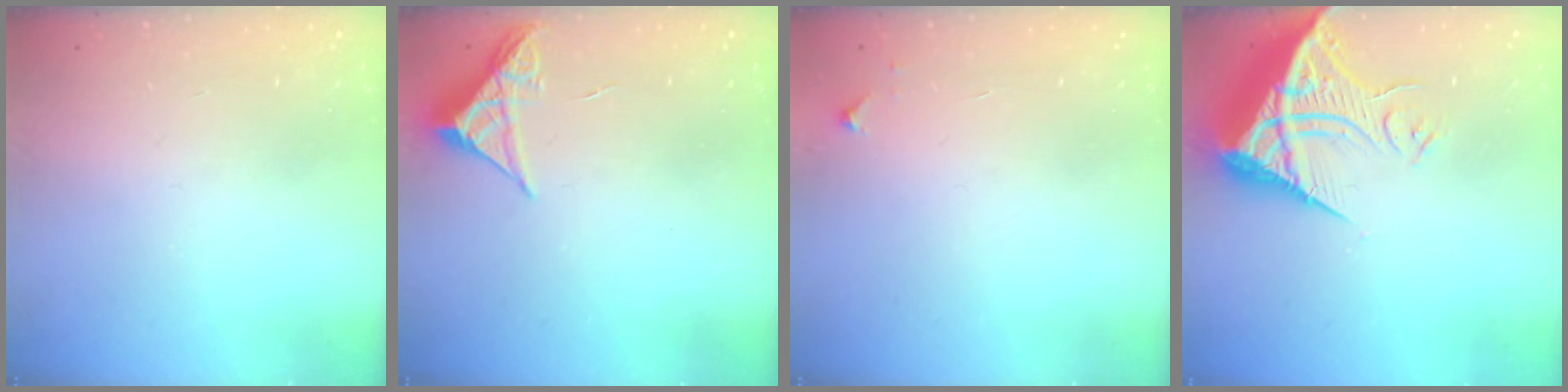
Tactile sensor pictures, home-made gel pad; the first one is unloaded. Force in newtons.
{"total": 5.2, "press": 5.1, "slide": 0.3}
{"total": 3.3, "press": 3.2, "slide": 0.4}
{"total": 13.9, "press": 13.9, "slide": 1.3}